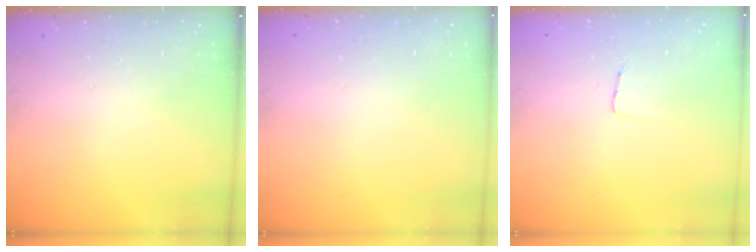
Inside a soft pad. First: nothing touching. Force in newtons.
{"total": 0.0}
{"total": 3.2, "press": 3.2, "slide": 0.2}